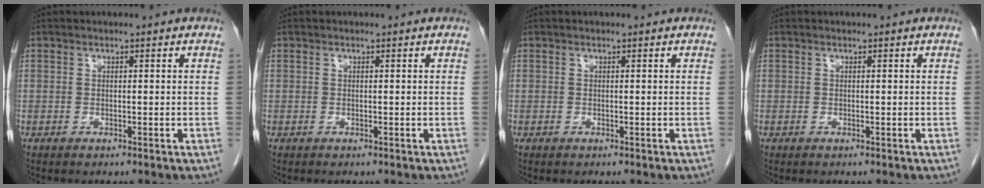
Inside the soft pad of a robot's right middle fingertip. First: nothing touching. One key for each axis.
{"total": 0.0}
{"total": 0.0}
{"total": 0.0}